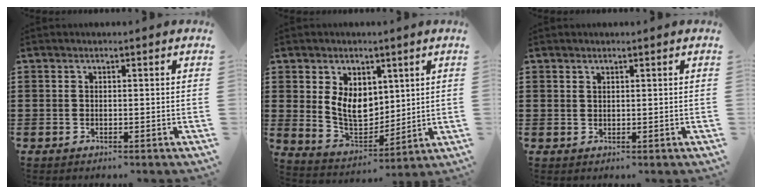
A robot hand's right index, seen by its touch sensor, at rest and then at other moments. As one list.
[{"total": 7.8, "force": [2.4, 5.7, 4.6], "torque": [-0.097, 0.001, 0.045]}, {"total": 0.8, "force": [0.7, 0.4, 0.2], "torque": [-0.005, 0.001, 0.014]}]